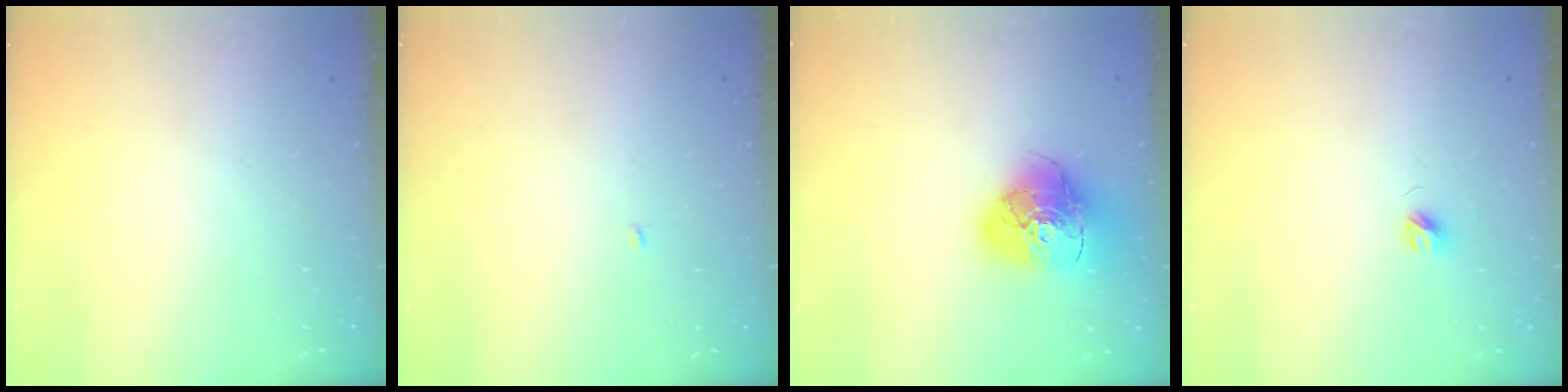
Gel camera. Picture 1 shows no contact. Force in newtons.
{"total": 1.9, "press": 1.9, "slide": 0.2}
{"total": 20.1, "press": 20.0, "slide": 2.6}
{"total": 3.6, "press": 3.6, "slide": 0.4}